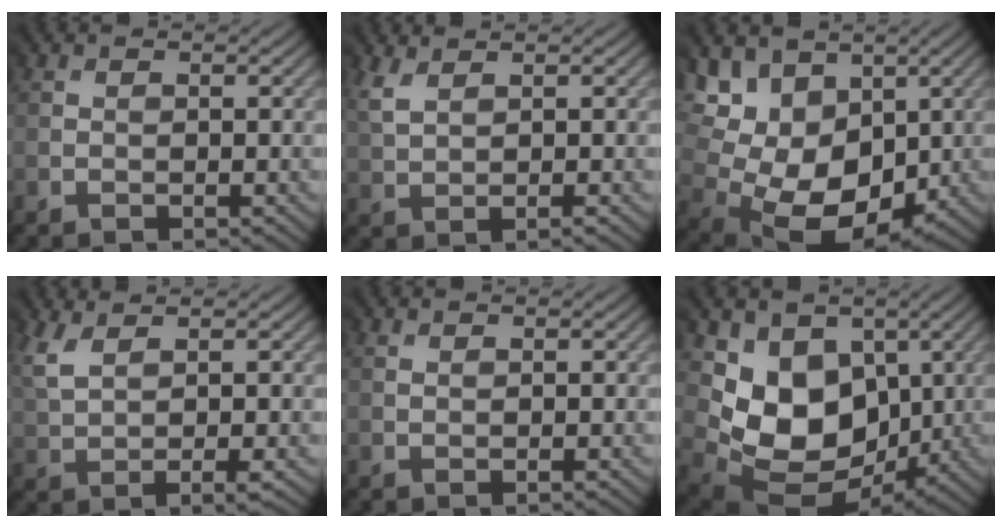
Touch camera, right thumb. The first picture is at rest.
{"total": 3.3, "force": [2.2, 1.0, 2.1], "torque": [-0.059, 0.005, 0.047]}
{"total": 13.9, "force": [3.3, 10.3, 8.8], "torque": [-0.182, -0.010, 0.081]}
{"total": 4.8, "force": [2.5, 1.7, 3.8], "torque": [-0.103, -0.001, 0.056]}
{"total": 0.8, "force": [0.7, 0.1, 0.4], "torque": [-0.009, 0.002, 0.017]}
{"total": 9.9, "force": [2.3, 8.0, 5.4], "torque": [-0.125, -0.024, 0.048]}